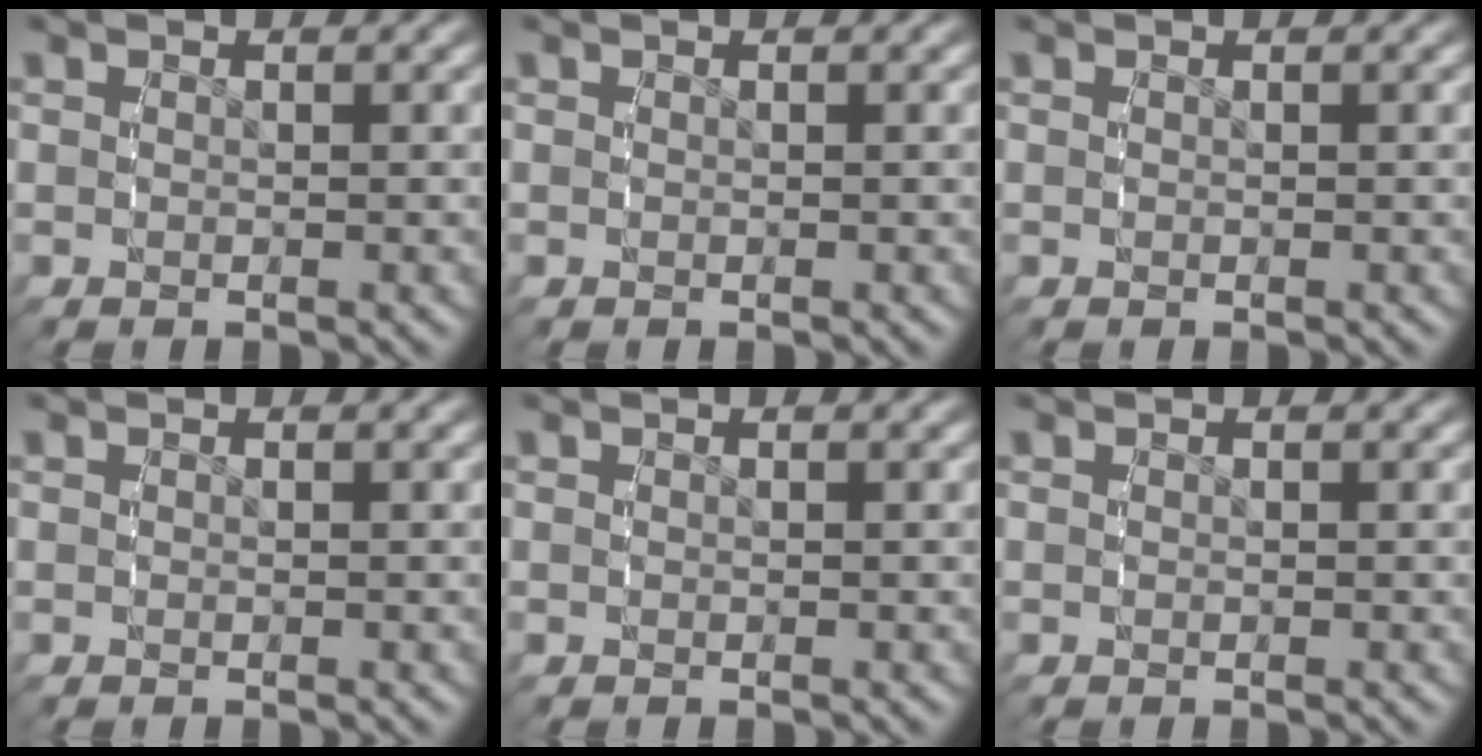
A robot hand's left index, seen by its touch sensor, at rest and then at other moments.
{"total": 0.0}
{"total": 0.0}
{"total": 0.0}
{"total": 0.0}
{"total": 0.0}